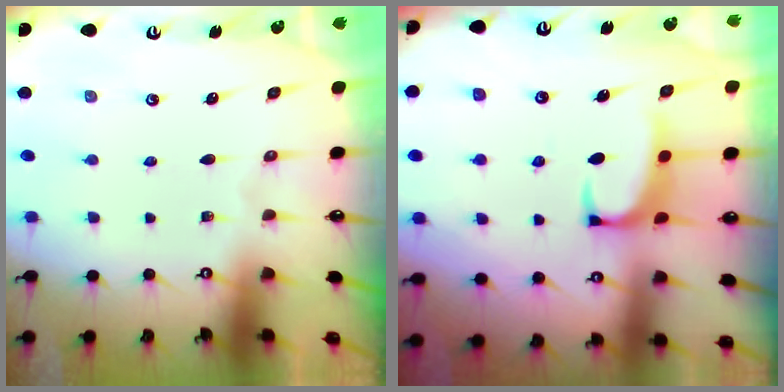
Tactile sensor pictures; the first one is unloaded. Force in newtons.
{"total": 1.4, "press": 1.1, "slide": 0.8}